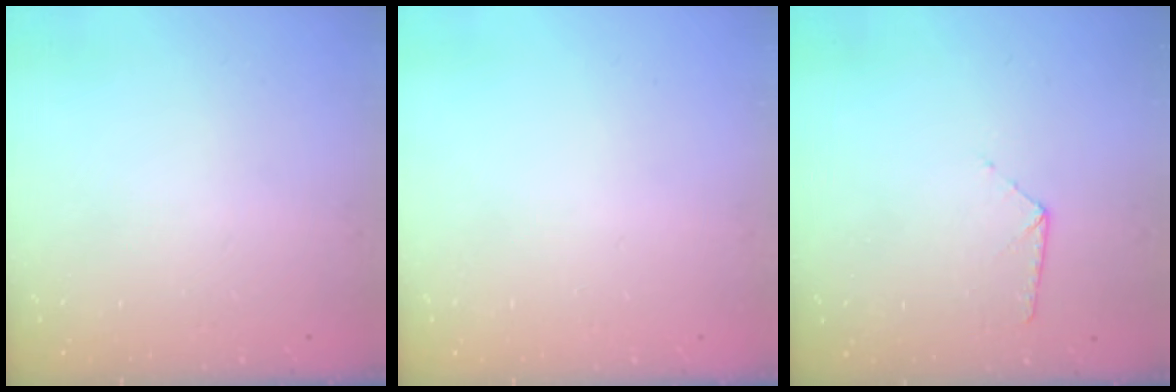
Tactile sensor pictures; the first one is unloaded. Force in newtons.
{"total": 0.0}
{"total": 6.5, "press": 6.5, "slide": 0.6}